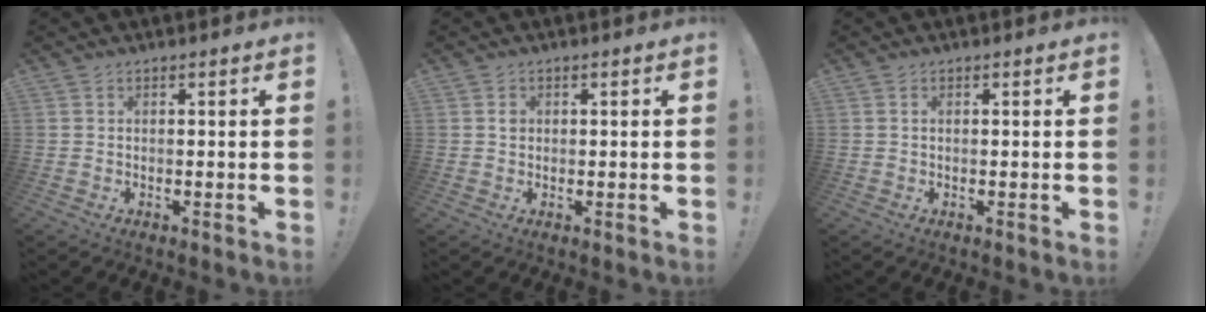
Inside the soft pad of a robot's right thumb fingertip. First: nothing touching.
{"total": 1.0, "force": [0.1, 0.9, 0.4], "torque": [0.009, -0.003, -0.001]}
{"total": 0.6, "force": [0.1, 0.3, 0.5], "torque": [-0.012, 0.002, 0.001]}